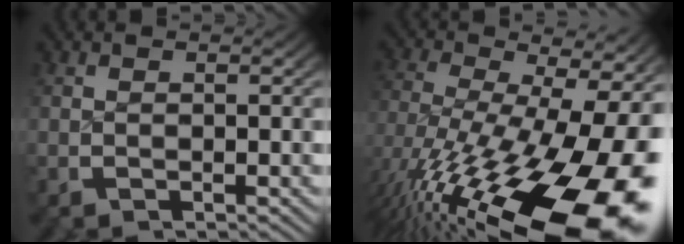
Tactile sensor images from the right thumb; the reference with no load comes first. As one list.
[{"total": 18.0, "force": [-4.6, 9.8, 14.4], "torque": [-0.238, -0.064, -0.027]}]